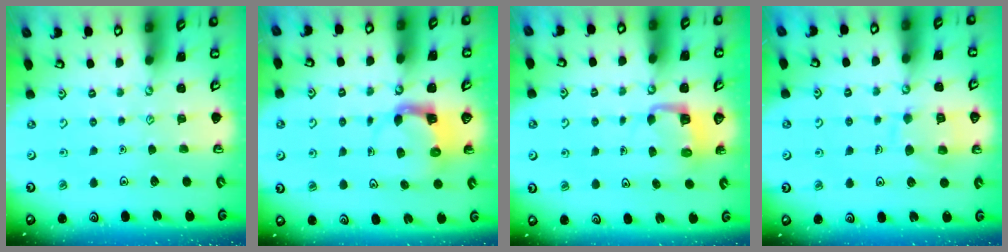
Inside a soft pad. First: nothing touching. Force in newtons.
{"total": 3.6, "press": 3.6, "slide": 0.4}
{"total": 3.8, "press": 3.8, "slide": 0.1}
{"total": 10.7, "press": 10.6, "slide": 0.9}